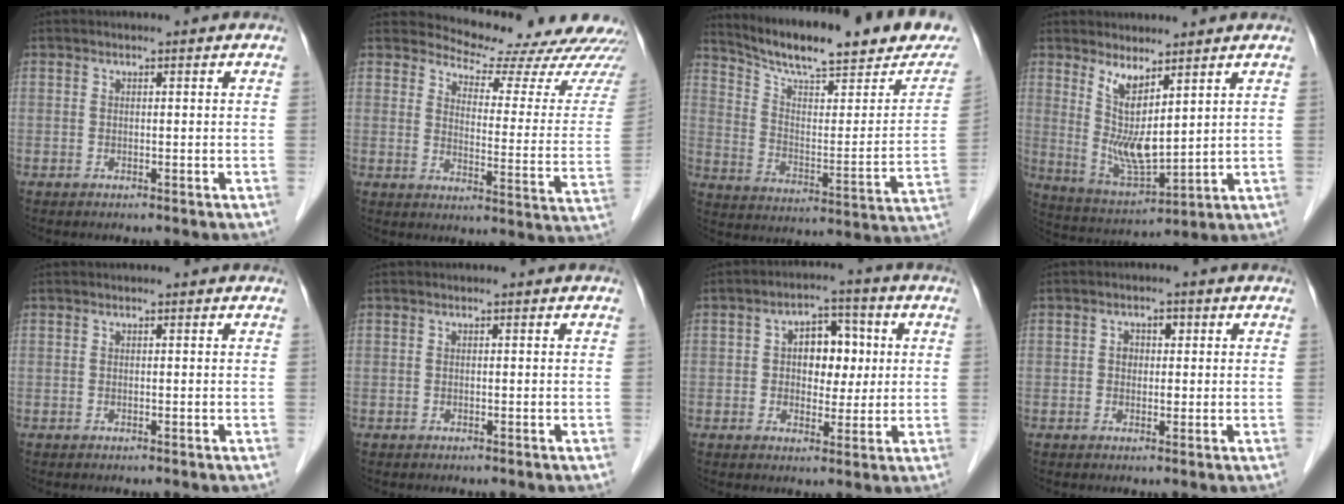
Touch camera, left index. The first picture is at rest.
{"total": 19.2, "force": [18.5, 3.0, 3.8], "torque": [-0.041, -0.086, 0.214]}
{"total": 22.9, "force": [19.5, 3.6, 11.4], "torque": [-0.174, -0.034, 0.270]}
{"total": 7.7, "force": [3.8, 1.5, 6.5], "torque": [-0.133, -0.021, 0.084]}
{"total": 0.0}
{"total": 0.0}
{"total": 6.8, "force": [0.9, 4.4, 5.2], "torque": [-0.078, 0.024, 0.017]}
{"total": 2.4, "force": [0.4, 1.8, 1.5], "torque": [-0.023, 0.011, 0.006]}